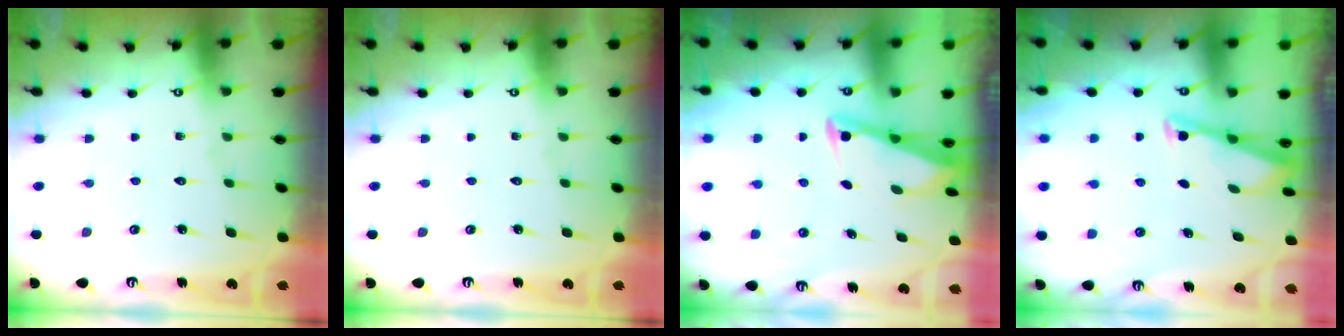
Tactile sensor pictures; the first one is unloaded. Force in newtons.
{"total": 0.0}
{"total": 2.8, "press": 2.8, "slide": 0.3}
{"total": 3.3, "press": 3.2, "slide": 0.3}